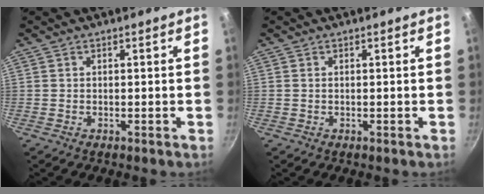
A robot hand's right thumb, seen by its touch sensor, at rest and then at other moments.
{"total": 0.0}